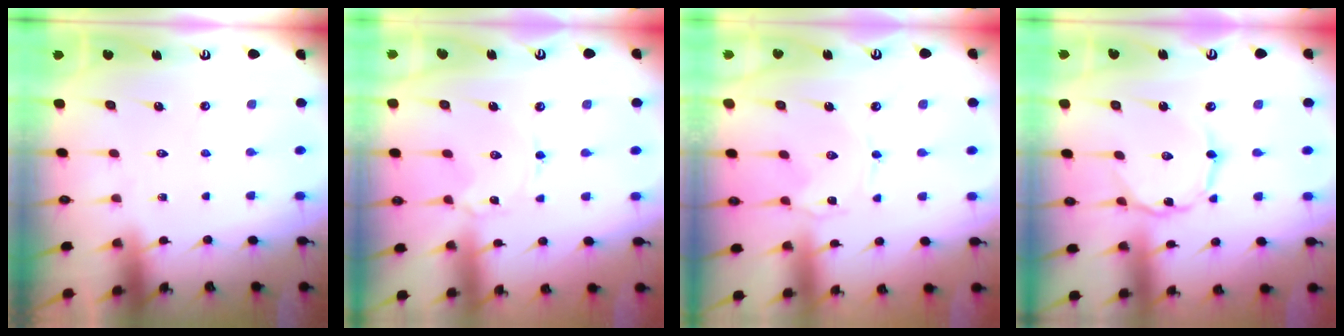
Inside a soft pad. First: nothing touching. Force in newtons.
{"total": 0.9, "press": 0.9, "slide": 0.1}
{"total": 0.9, "press": 0.9, "slide": 0.2}
{"total": 1.1, "press": 1.0, "slide": 0.2}